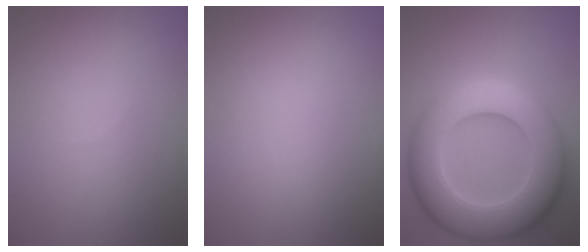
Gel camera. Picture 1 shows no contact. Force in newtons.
{"total": 0.0}
{"total": 12.2, "press": 12.2, "slide": 0.4}